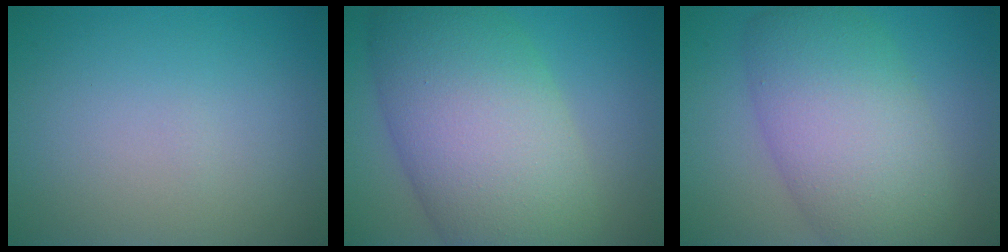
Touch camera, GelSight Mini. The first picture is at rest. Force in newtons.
{"total": 12.6, "press": 12.6, "slide": 0.5}
{"total": 9.1, "press": 9.1, "slide": 0.5}